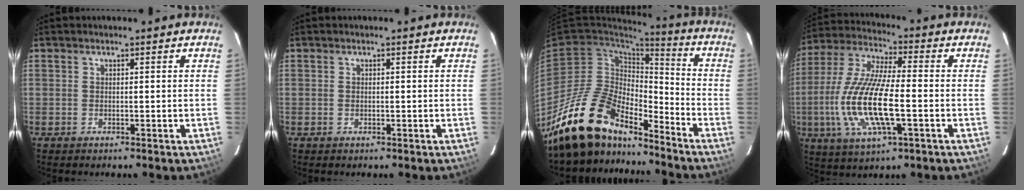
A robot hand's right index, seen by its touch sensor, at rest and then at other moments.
{"total": 0.0}
{"total": 17.8, "force": [-15.1, 6.2, 7.1], "torque": [-0.140, 0.002, -0.271]}
{"total": 17.1, "force": [-3.6, 4.9, 16.0], "torque": [-0.332, -0.010, -0.069]}